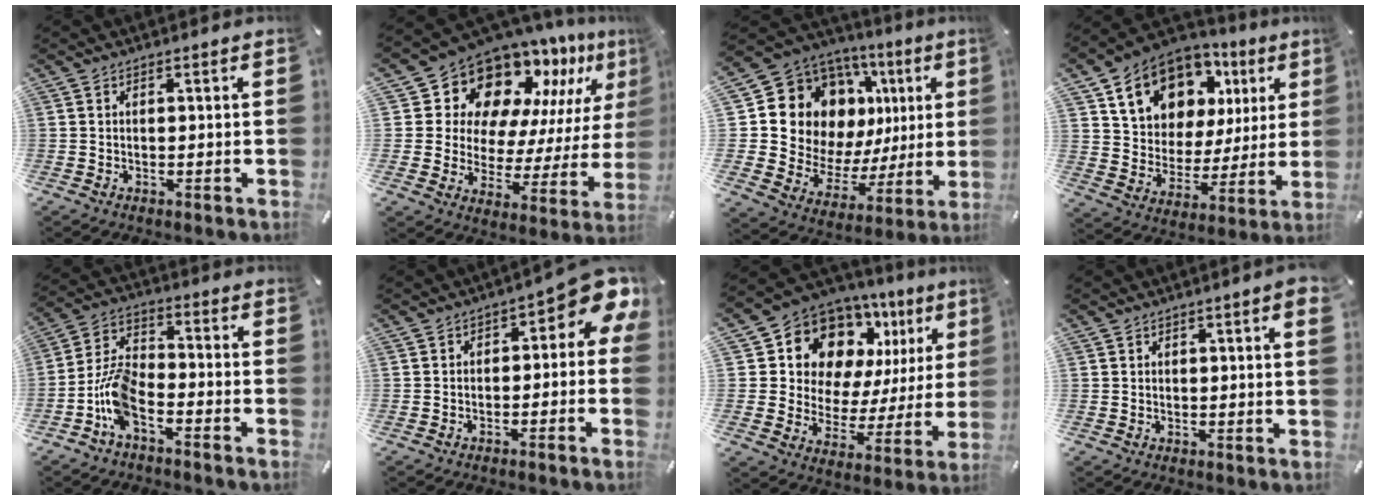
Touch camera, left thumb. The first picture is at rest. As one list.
[{"total": 15.2, "force": [11.5, 8.9, 4.6], "torque": [-0.078, -0.120, 0.194]}, {"total": 17.7, "force": [6.9, 13.9, 8.5], "torque": [-0.135, -0.055, 0.148]}, {"total": 15.6, "force": [9.1, 11.4, 5.6], "torque": [-0.107, -0.049, 0.170]}, {"total": 9.5, "force": [-5.4, 4.4, 6.4], "torque": [-0.155, 0.008, -0.105]}, {"total": 7.2, "force": [1.8, 3.5, 6.0], "torque": [-0.076, -0.019, 0.026]}, {"total": 13.4, "force": [9.0, 9.2, 3.8], "torque": [-0.066, -0.088, 0.162]}, {"total": 1.7, "force": [1.3, 0.6, 1.0], "torque": [-0.012, 0.000, 0.022]}]